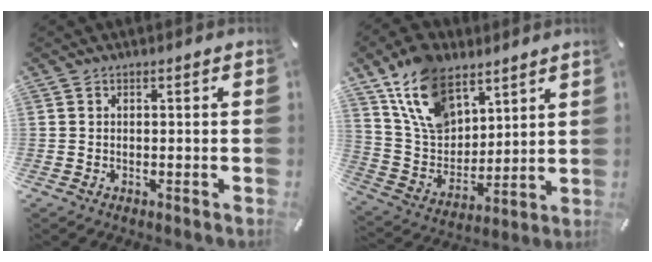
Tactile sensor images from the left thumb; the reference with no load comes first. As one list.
[{"total": 16.3, "force": [10.0, 10.3, 7.8], "torque": [-0.174, -0.049, 0.190]}]